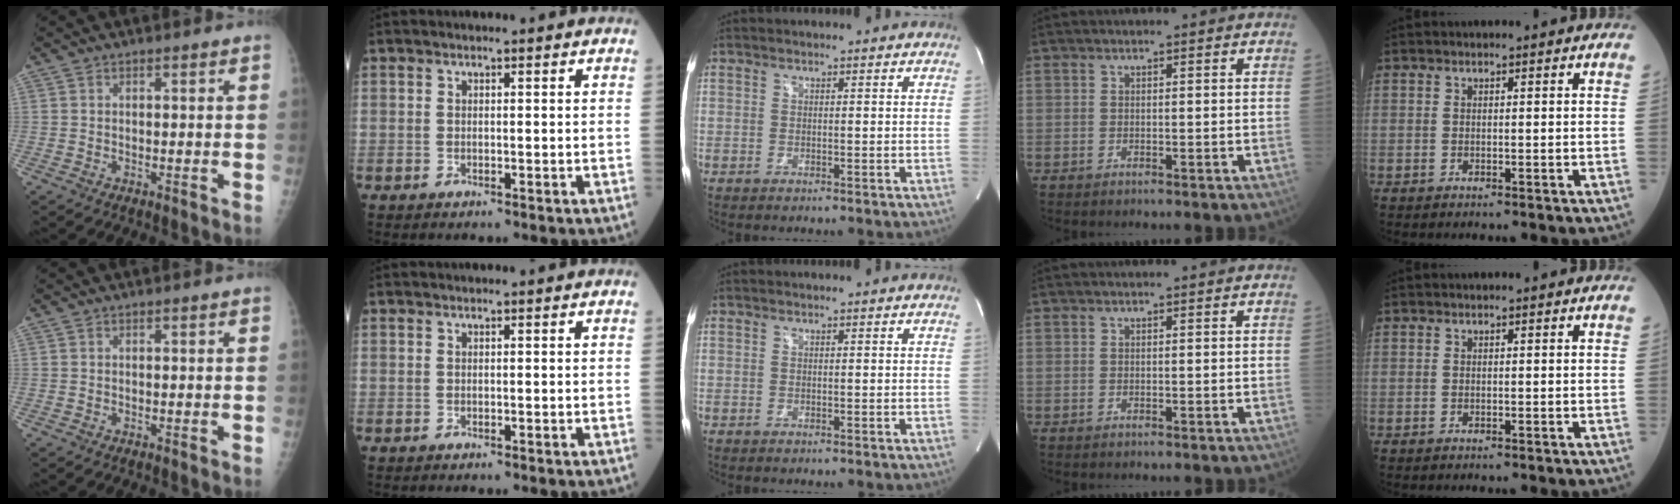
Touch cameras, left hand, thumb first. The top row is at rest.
{}